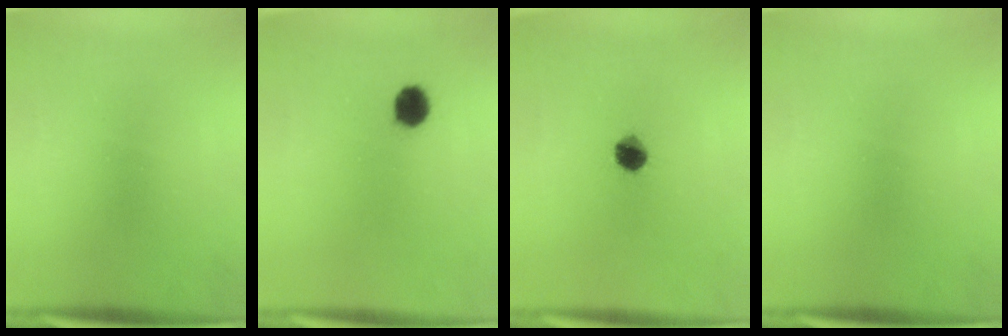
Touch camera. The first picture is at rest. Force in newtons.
{"total": 3.8}
{"total": 5.3}
{"total": 0.0}